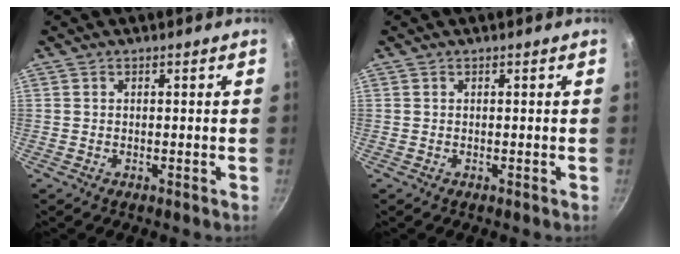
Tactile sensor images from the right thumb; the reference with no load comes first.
{"total": 0.0}